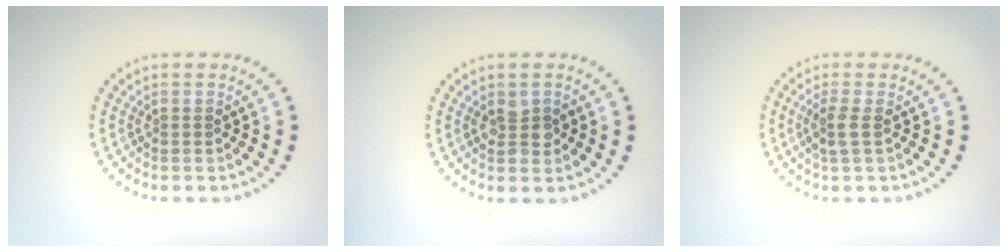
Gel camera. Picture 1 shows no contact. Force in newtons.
{"total": 2.0, "press": 2.0, "slide": 0.2}
{"total": 1.6, "press": 1.4, "slide": 0.8}